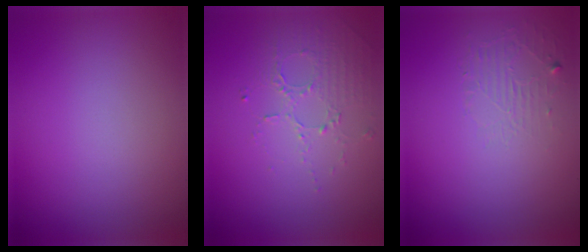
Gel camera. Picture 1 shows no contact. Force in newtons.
{"total": 1.7, "press": 1.2, "slide": 1.2}
{"total": 1.4, "press": 0.1, "slide": 1.4}